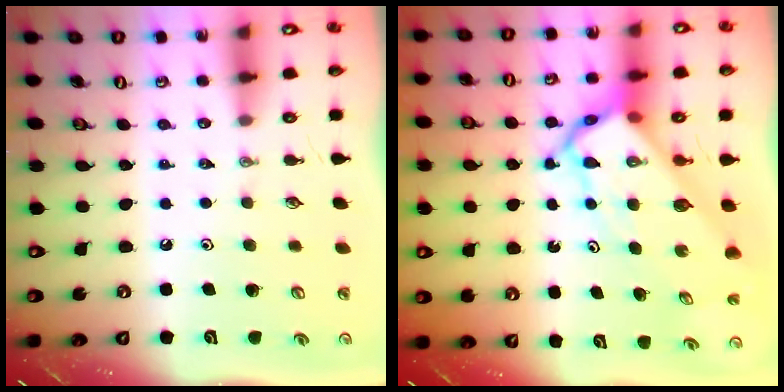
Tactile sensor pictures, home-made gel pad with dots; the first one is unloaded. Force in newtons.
{"total": 9.2, "press": 9.2, "slide": 0.9}